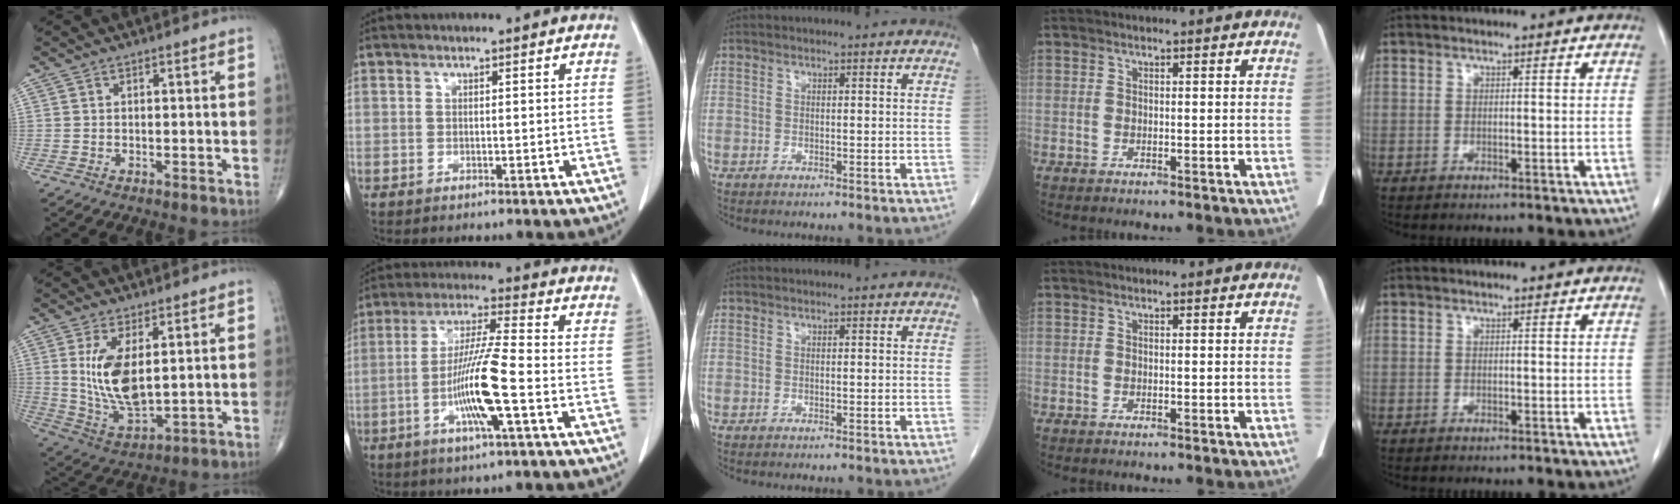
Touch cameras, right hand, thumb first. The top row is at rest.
{"thumb": {"total": 11.5, "force": [2.4, 5.1, 10.0], "torque": [-0.191, -0.026, 0.063]}, "index": {"total": 10.9, "force": [-3.2, -0.1, 10.4], "torque": [-0.203, -0.007, -0.064]}}